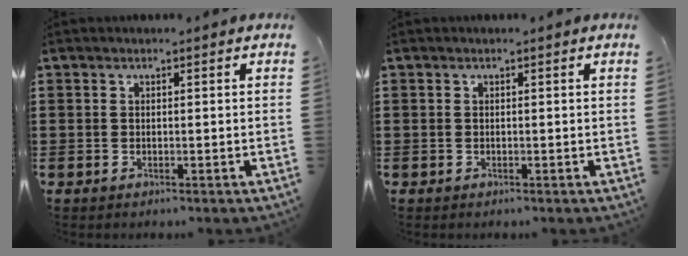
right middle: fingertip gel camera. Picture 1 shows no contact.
{"total": 0.0}